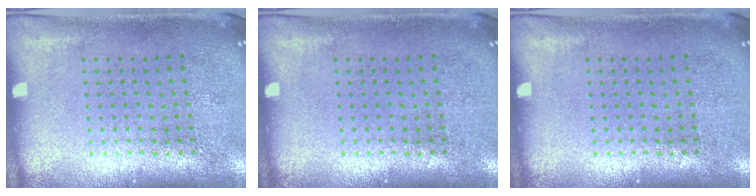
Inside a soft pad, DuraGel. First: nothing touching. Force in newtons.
{"total": 0.0}
{"total": 0.0}